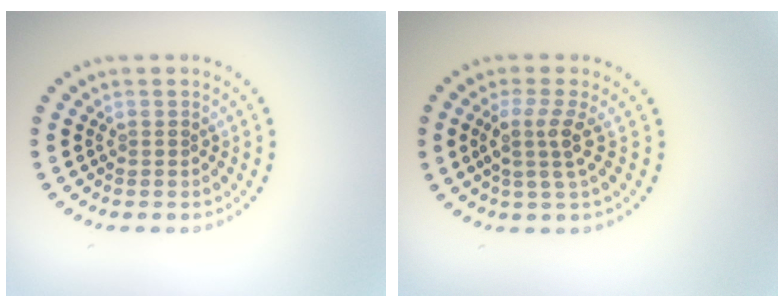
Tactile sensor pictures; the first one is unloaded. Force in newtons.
{"total": 2.7, "press": 2.1, "slide": 1.8}